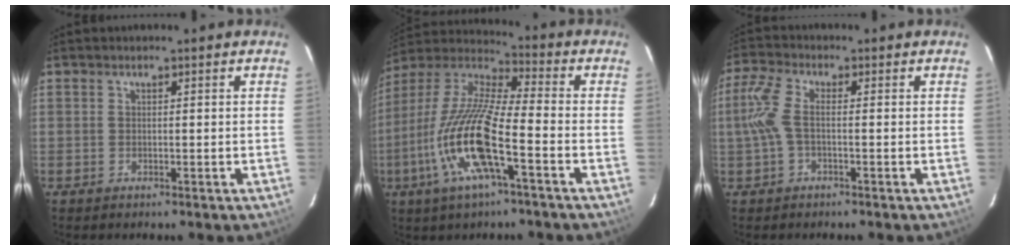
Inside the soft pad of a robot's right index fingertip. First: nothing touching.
{"total": 17.0, "force": [-6.4, 3.1, 15.5], "torque": [-0.316, -0.016, -0.134]}
{"total": 5.5, "force": [-0.7, 1.7, 5.1], "torque": [-0.123, 0.010, -0.014]}